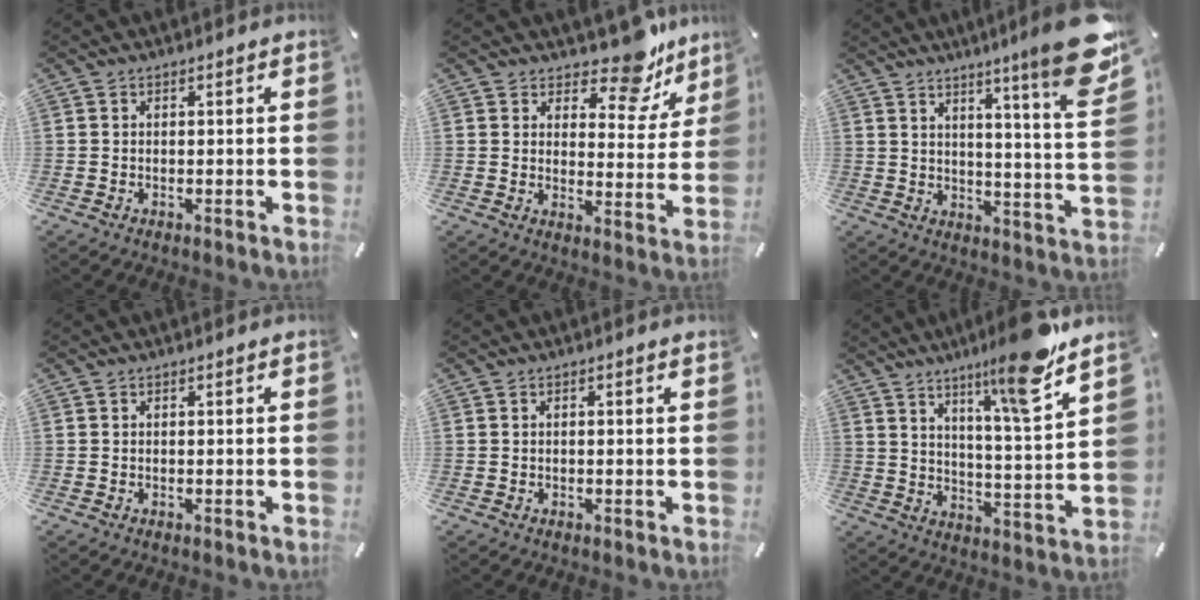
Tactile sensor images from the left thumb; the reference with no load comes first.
{"total": 12.1, "force": [9.8, 4.9, 5.1], "torque": [-0.048, -0.084, 0.168]}
{"total": 14.9, "force": [9.5, 0.5, 11.5], "torque": [-0.169, -0.081, 0.141]}
{"total": 0.0}
{"total": 0.6, "force": [0.1, 0.0, 0.6], "torque": [-0.009, 0.000, 0.002]}
{"total": 15.0, "force": [10.9, 1.7, 10.2], "torque": [-0.168, -0.067, 0.173]}